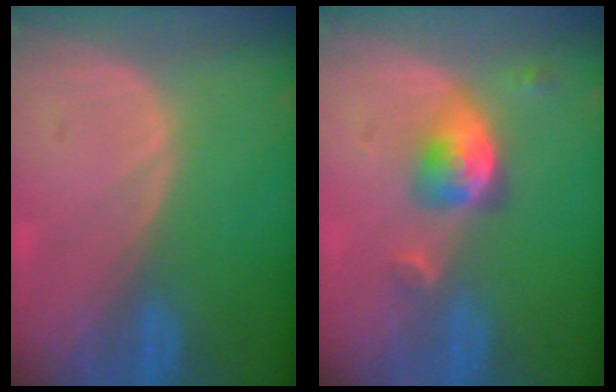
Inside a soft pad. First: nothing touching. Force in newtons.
{"total": 5.2, "press": 4.7, "slide": 2.2}